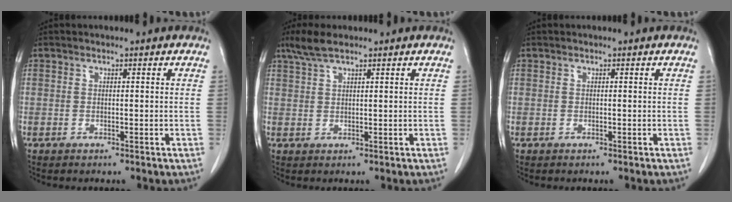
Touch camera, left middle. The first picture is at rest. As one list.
[{"total": 3.7, "force": [2.8, 0.7, 2.3], "torque": [-0.058, 0.011, 0.061]}, {"total": 0.0}]